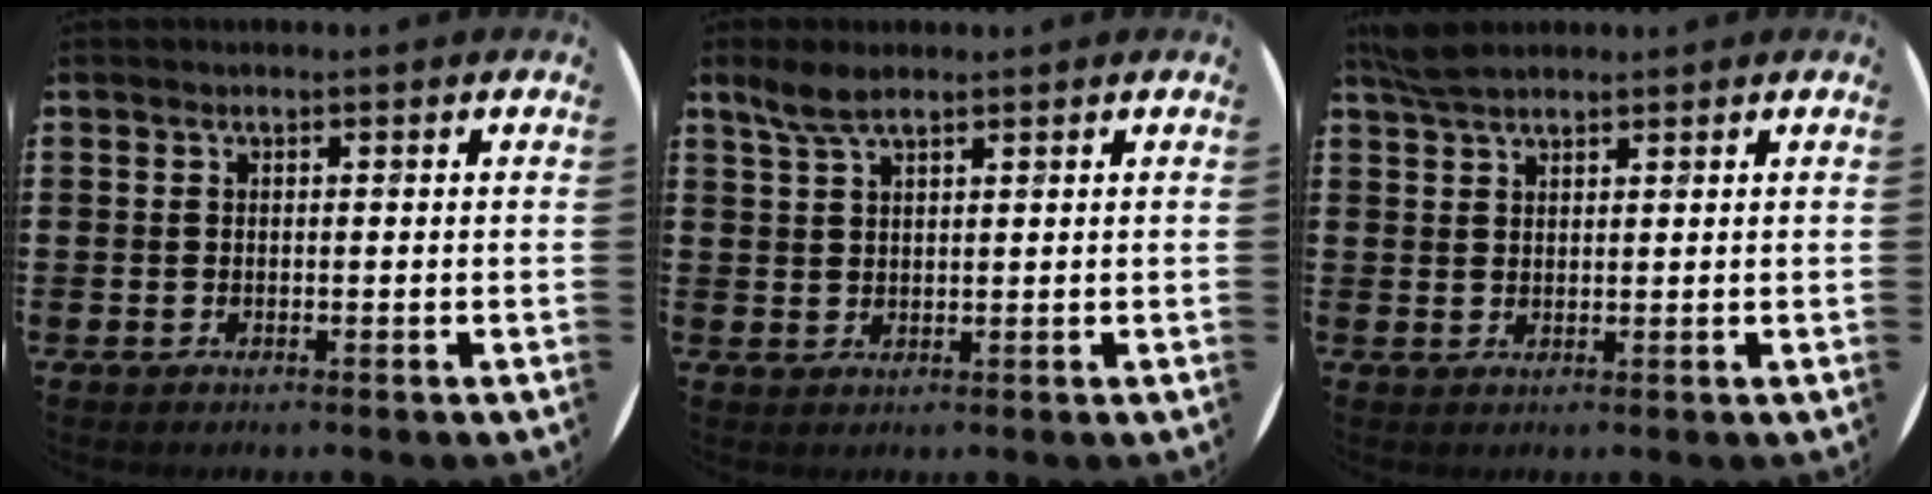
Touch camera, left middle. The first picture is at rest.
{"total": 3.7, "force": [2.8, 1.0, 2.2], "torque": [-0.049, 0.004, 0.051]}
{"total": 3.4, "force": [3.0, 0.9, 1.5], "torque": [-0.036, 0.005, 0.057]}